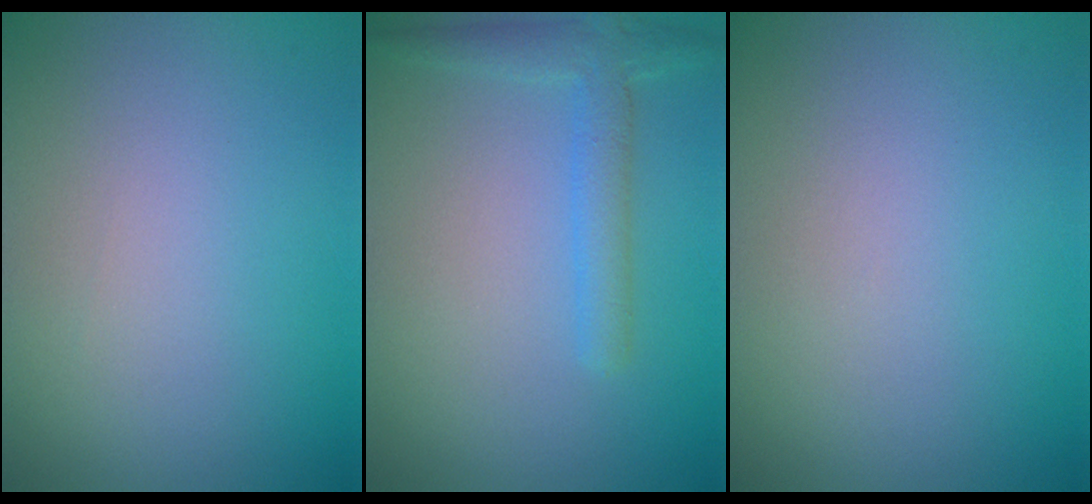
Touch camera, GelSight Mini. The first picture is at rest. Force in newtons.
{"total": 2.6, "press": 2.6, "slide": 0.2}
{"total": 0.0}